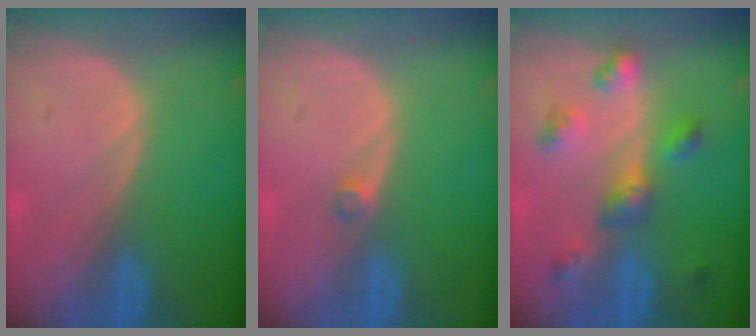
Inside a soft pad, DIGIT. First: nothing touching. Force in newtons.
{"total": 1.1, "press": 1.0, "slide": 0.6}
{"total": 5.8, "press": 5.7, "slide": 1.2}